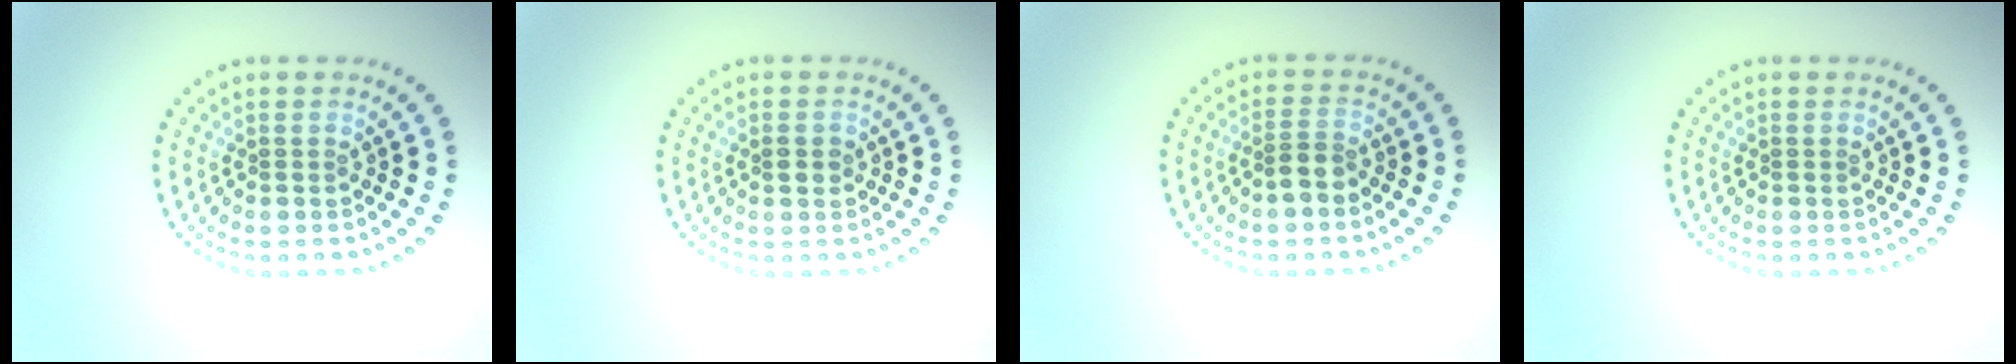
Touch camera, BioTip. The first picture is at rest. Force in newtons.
{"total": 1.2, "press": 1.2, "slide": 0.1}
{"total": 2.1, "press": 1.7, "slide": 1.1}
{"total": 0.0}